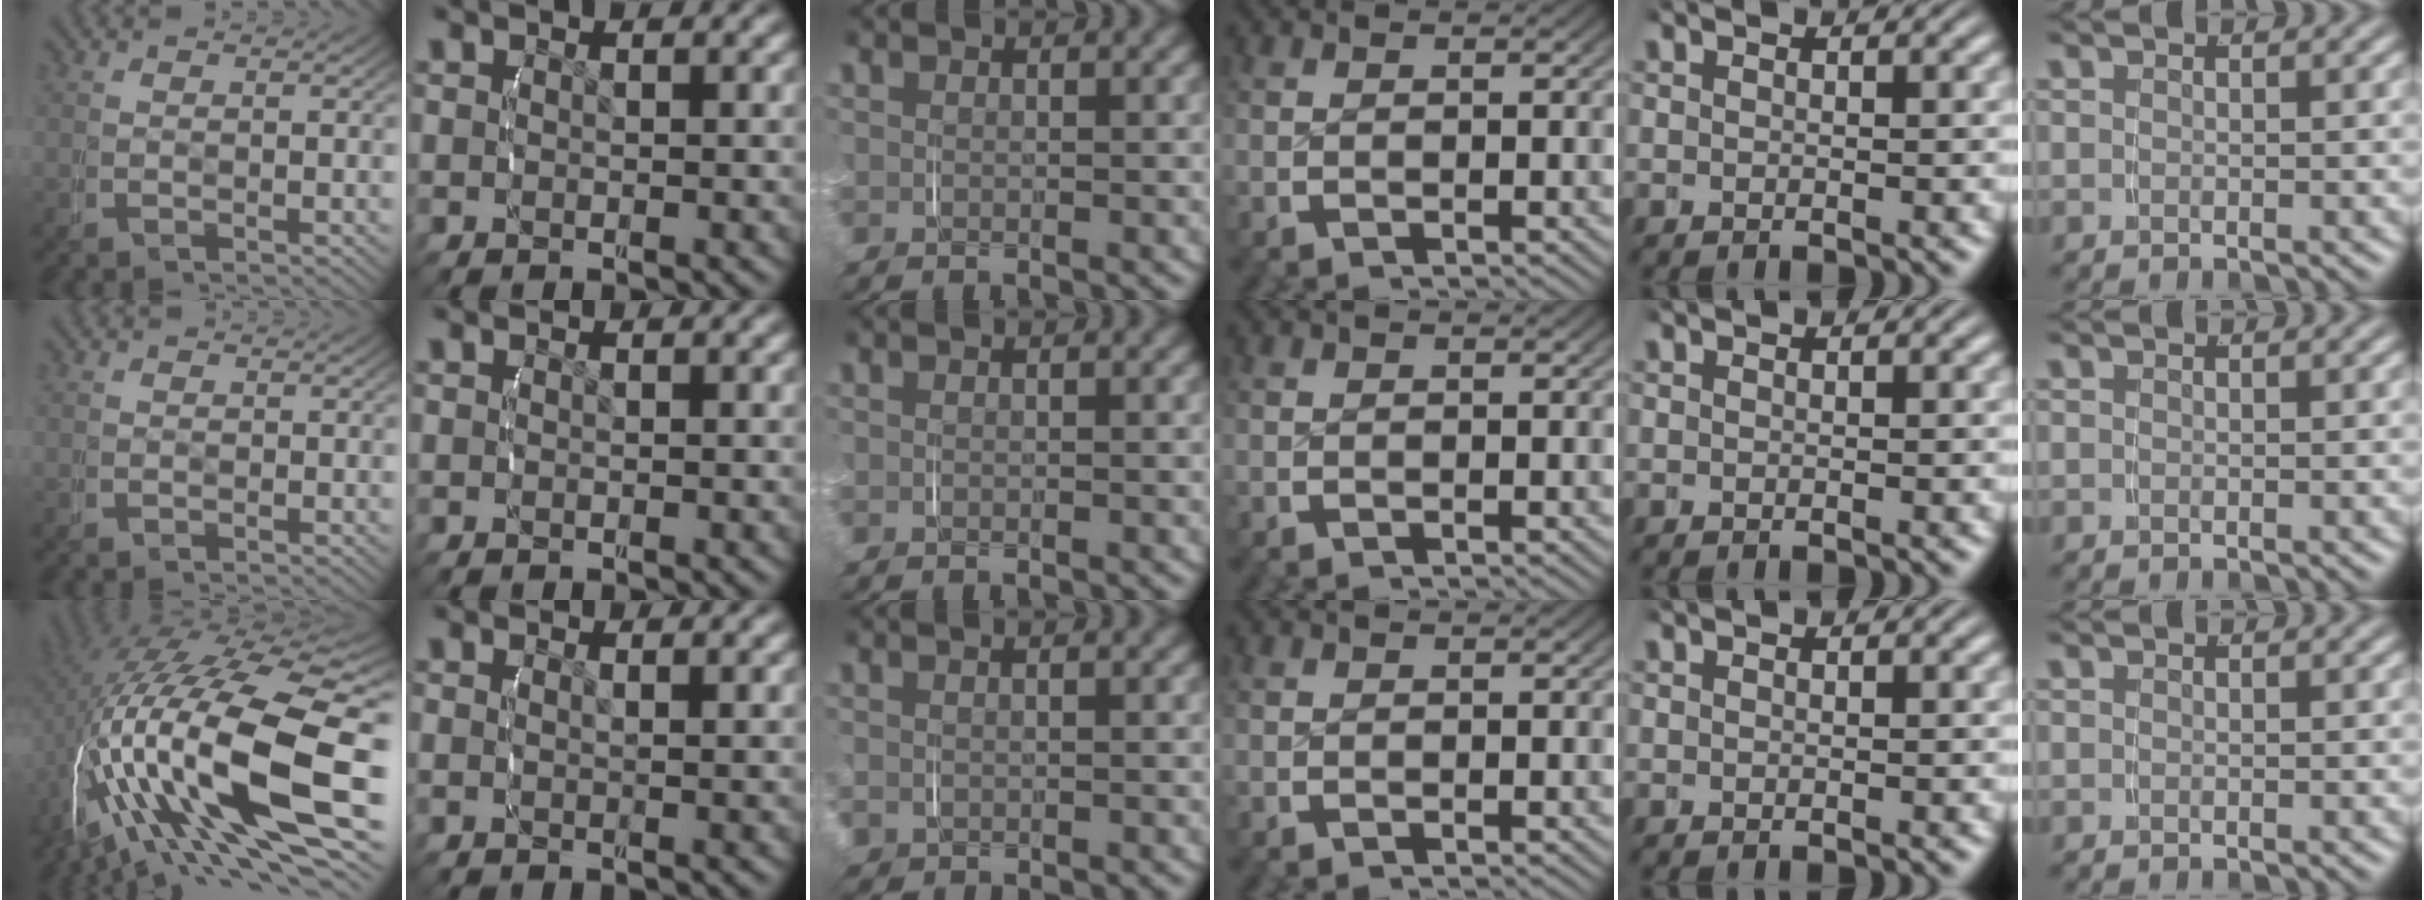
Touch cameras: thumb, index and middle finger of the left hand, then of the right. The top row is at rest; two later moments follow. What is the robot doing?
{"motion": "grasp_and_lifting", "object": "router"}